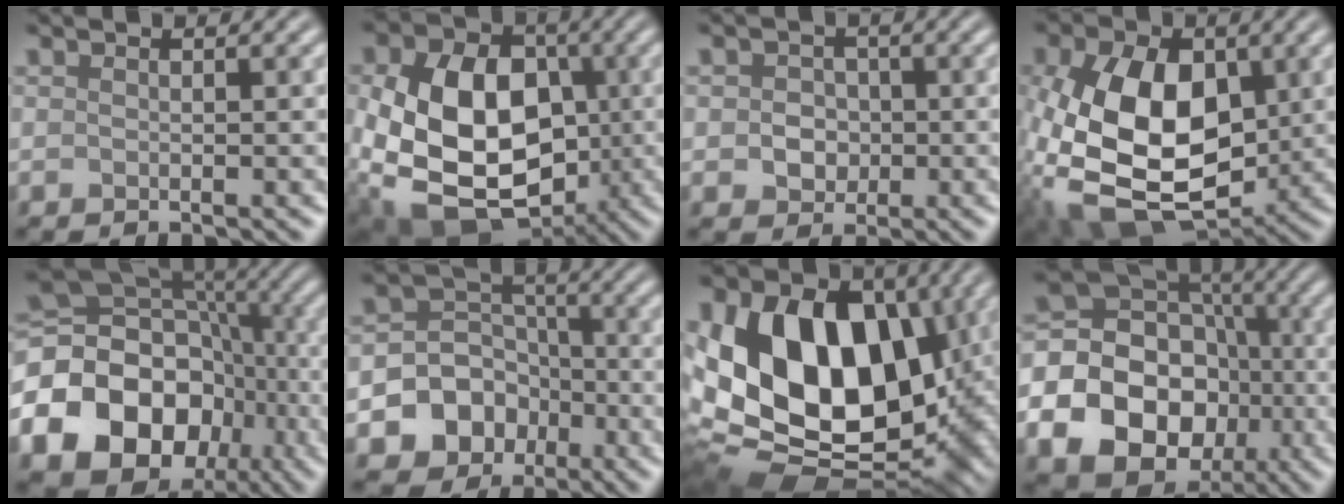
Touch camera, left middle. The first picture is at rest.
{"total": 15.4, "force": [-1.9, 11.9, 9.6], "torque": [-0.170, -0.023, -0.034]}
{"total": 2.5, "force": [-0.1, 2.2, 1.2], "torque": [-0.016, -0.001, -0.007]}
{"total": 13.0, "force": [-0.6, 8.2, 10.0], "torque": [-0.214, -0.012, -0.011]}
{"total": 20.5, "force": [-7.2, 16.8, 9.3], "torque": [-0.179, -0.019, -0.130]}
{"total": 8.7, "force": [-4.0, 7.3, 2.5], "torque": [-0.025, -0.007, -0.090]}
{"total": 17.2, "force": [2.1, 12.0, 12.2], "torque": [-0.230, -0.016, 0.030]}
{"total": 18.3, "force": [-5.2, 16.0, 7.2], "torque": [-0.176, -0.018, -0.099]}